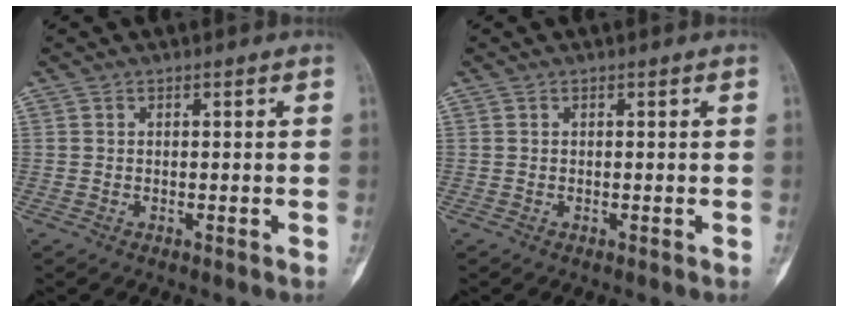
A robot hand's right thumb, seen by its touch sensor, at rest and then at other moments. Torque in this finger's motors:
{"motor_torque": [0.00, 0.01, 0.04, -0.05, 0.03]}